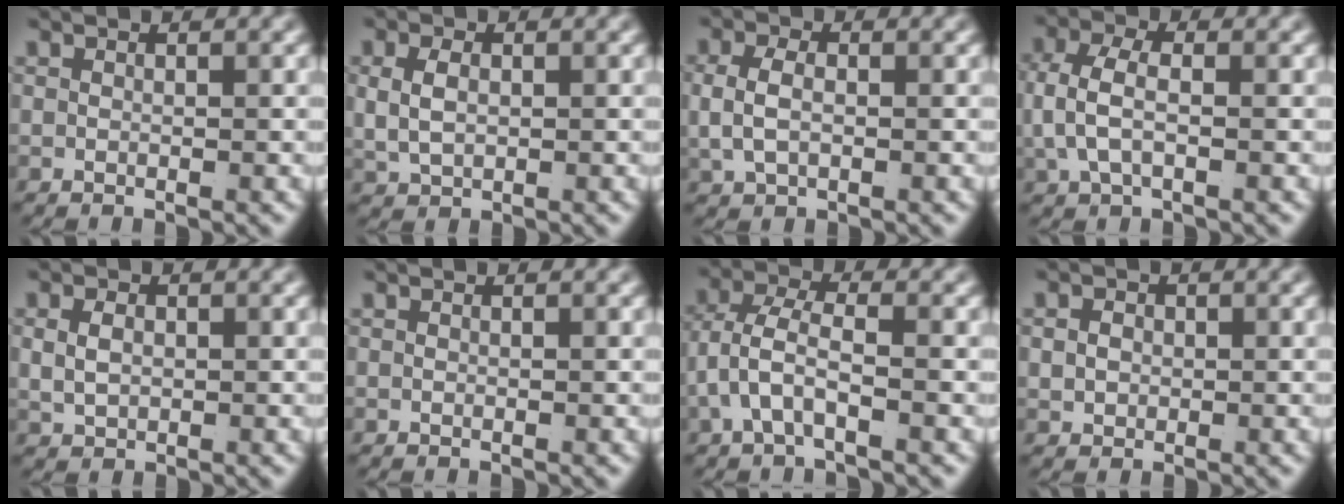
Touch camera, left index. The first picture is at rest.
{"total": 3.0, "force": [0.5, 2.2, 2.0], "torque": [-0.047, -0.006, 0.020]}
{"total": 2.8, "force": [0.1, 1.8, 2.2], "torque": [-0.057, -0.007, 0.010]}
{"total": 3.9, "force": [0.0, 2.2, 3.2], "torque": [-0.079, -0.011, 0.008]}
{"total": 1.8, "force": [0.3, 1.2, 1.3], "torque": [-0.028, -0.008, 0.017]}
{"total": 0.0}
{"total": 3.8, "force": [-0.6, 2.4, 2.9], "torque": [-0.071, -0.020, -0.002]}
{"total": 1.6, "force": [0.0, 1.3, 0.9], "torque": [-0.025, -0.013, 0.010]}